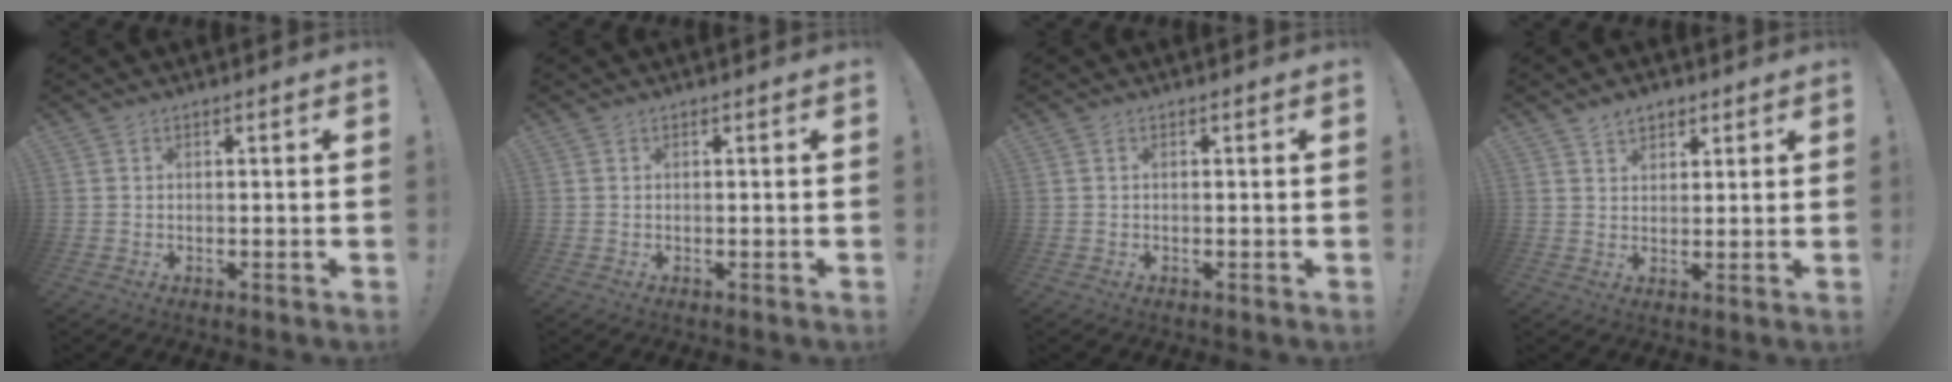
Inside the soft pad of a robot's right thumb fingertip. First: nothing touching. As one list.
[{"total": 0.0}, {"total": 0.0}, {"total": 4.3, "force": [3.1, 2.7, 1.2], "torque": [-0.018, -0.013, 0.057]}]